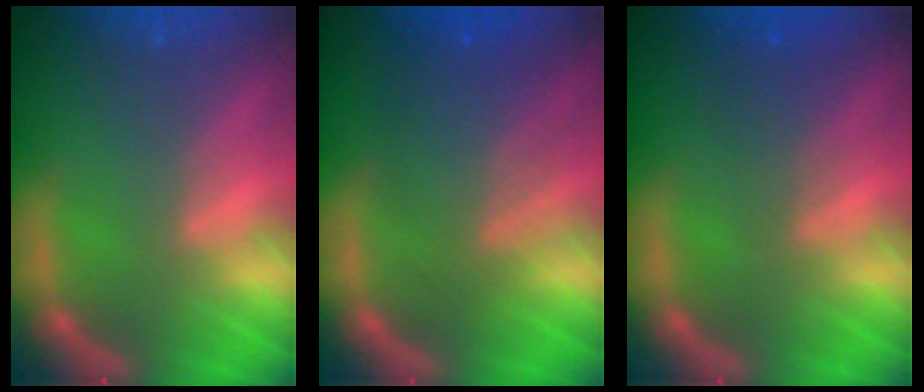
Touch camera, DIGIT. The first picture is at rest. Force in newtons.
{"total": 6.6}
{"total": 2.5}